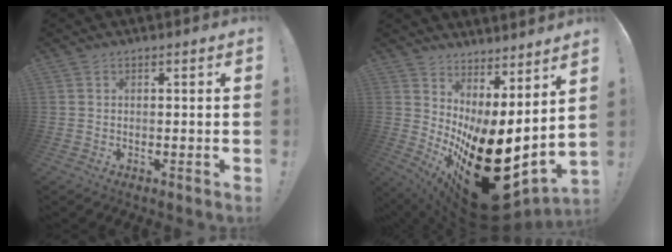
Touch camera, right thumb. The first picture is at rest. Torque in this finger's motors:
{"motor_torque": [-0.30, 2.26, 2.77, 0.00, 0.40]}